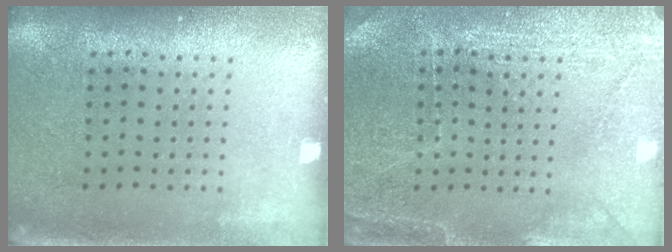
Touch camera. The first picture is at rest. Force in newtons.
{"total": 2.9, "press": 2.8, "slide": 0.3}